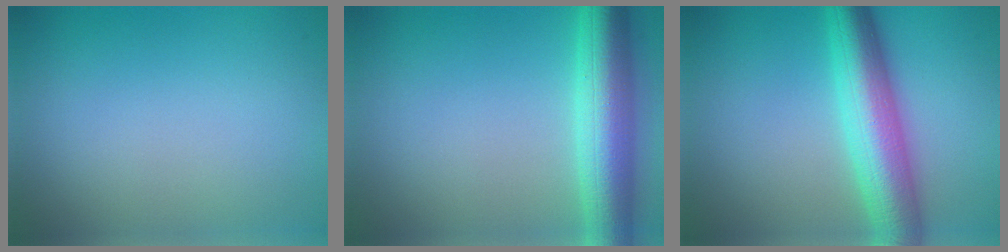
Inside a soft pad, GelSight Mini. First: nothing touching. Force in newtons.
{"total": 6.9, "press": 6.9, "slide": 0.2}
{"total": 7.6, "press": 7.6, "slide": 0.0}